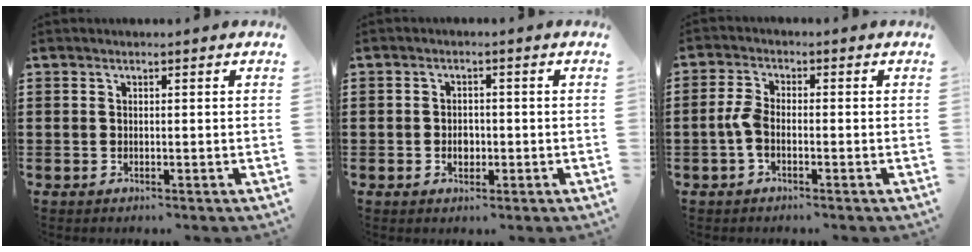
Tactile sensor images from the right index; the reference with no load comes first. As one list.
[{"total": 2.1, "force": [-0.6, 1.5, 1.4], "torque": [-0.020, 0.000, -0.014]}, {"total": 3.7, "force": [-1.1, 1.6, 3.1], "torque": [-0.085, -0.003, -0.029]}]